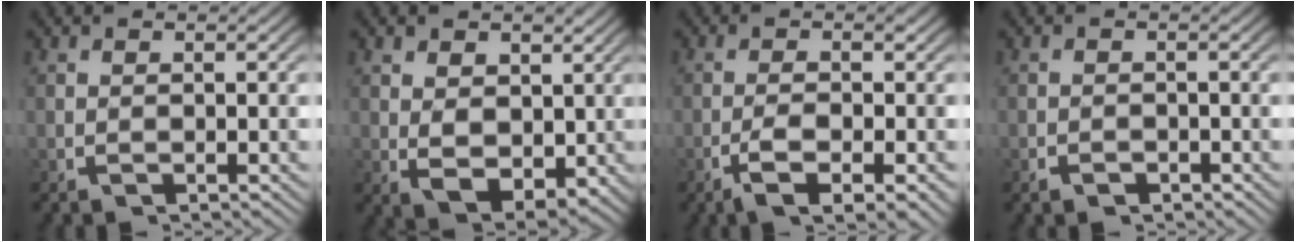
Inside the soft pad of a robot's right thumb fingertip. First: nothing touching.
{"total": 6.2, "force": [1.0, 4.5, 4.1], "torque": [-0.087, -0.037, 0.035]}
{"total": 4.5, "force": [-1.8, 2.0, 3.6], "torque": [-0.073, -0.015, -0.027]}
{"total": 1.2, "force": [-1.0, 0.6, 0.3], "torque": [-0.006, -0.006, -0.017]}